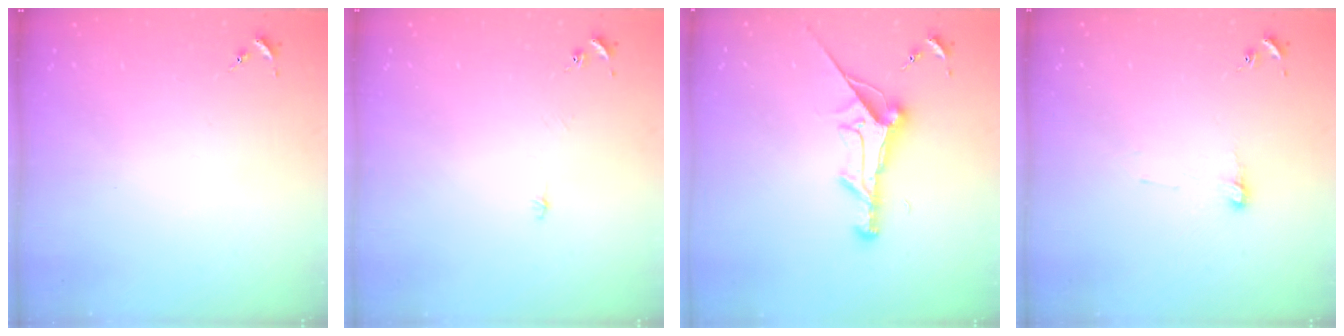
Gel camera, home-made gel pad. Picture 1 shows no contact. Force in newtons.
{"total": 2.7, "press": 2.6, "slide": 0.3}
{"total": 17.3, "press": 17.3, "slide": 0.7}
{"total": 5.9, "press": 5.9, "slide": 0.7}